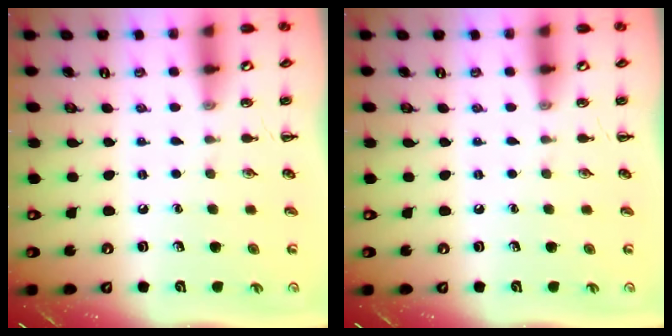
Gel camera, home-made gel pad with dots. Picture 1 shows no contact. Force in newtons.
{"total": 0.0}